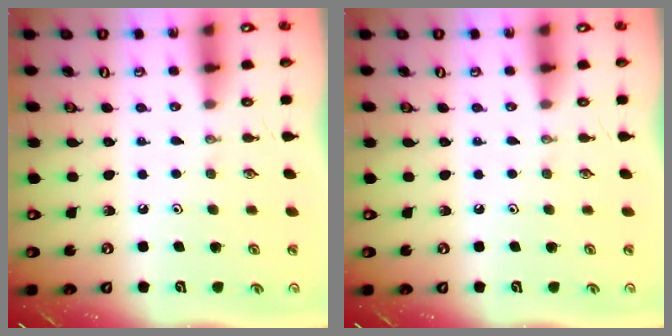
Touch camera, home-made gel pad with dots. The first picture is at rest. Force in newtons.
{"total": 0.0}